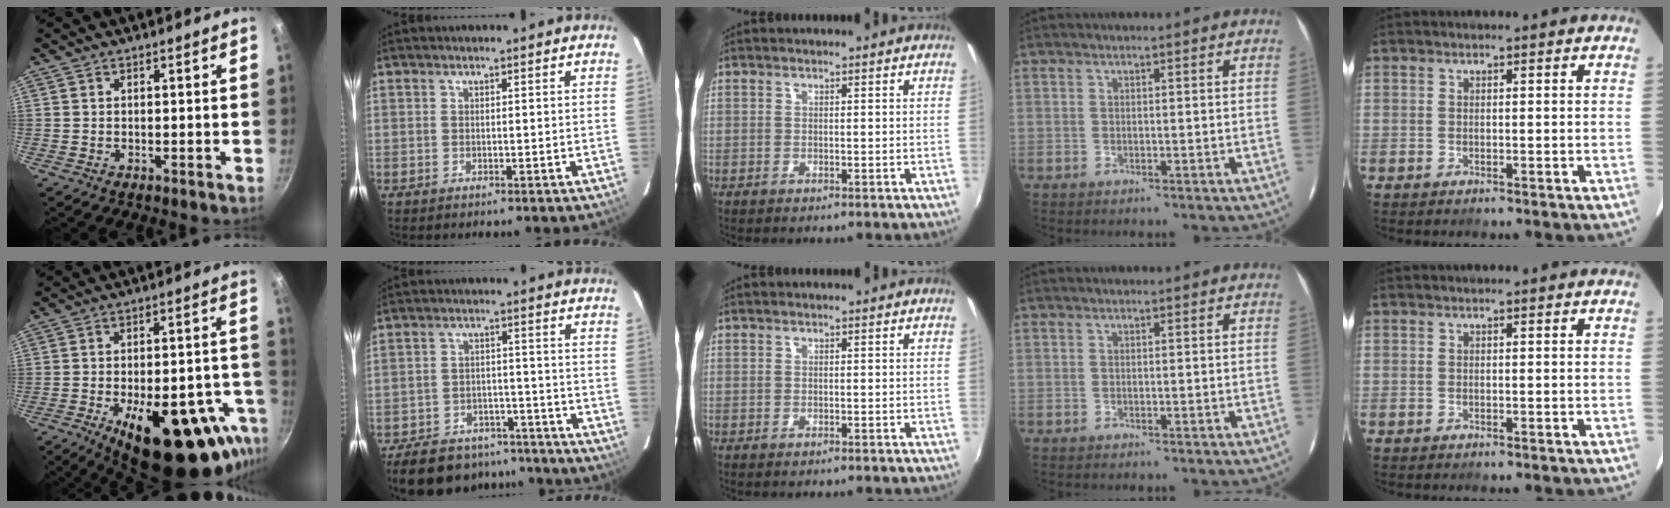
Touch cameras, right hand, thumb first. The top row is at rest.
{"thumb": {"total": 25.3, "force": [-12.7, 11.0, 18.9], "torque": [-0.194, 0.042, -0.168]}, "index": {"total": 19.0, "force": [-15.8, 8.2, 6.8], "torque": [-0.158, 0.028, -0.209]}}